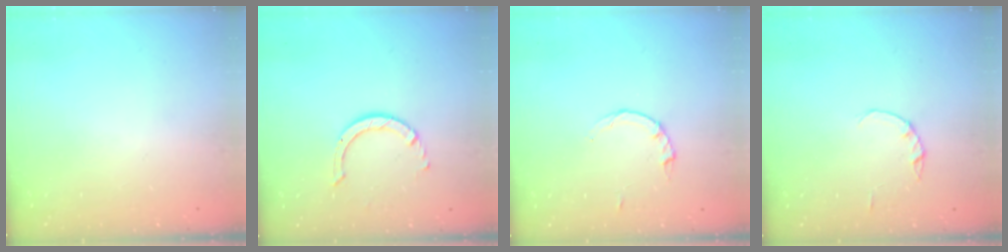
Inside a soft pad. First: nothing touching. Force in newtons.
{"total": 3.3, "press": 3.2, "slide": 0.4}
{"total": 2.2, "press": 2.1, "slide": 0.3}
{"total": 1.0, "press": 1.0, "slide": 0.2}